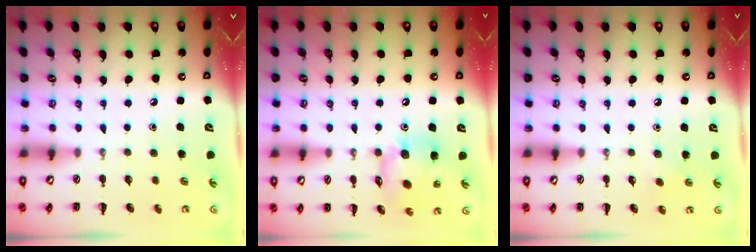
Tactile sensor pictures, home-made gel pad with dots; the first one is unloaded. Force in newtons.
{"total": 14.2, "press": 14.1, "slide": 1.7}
{"total": 3.9, "press": 3.7, "slide": 1.0}